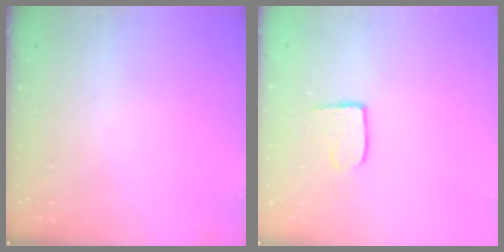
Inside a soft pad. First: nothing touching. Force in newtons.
{"total": 3.8, "press": 3.8, "slide": 0.4}